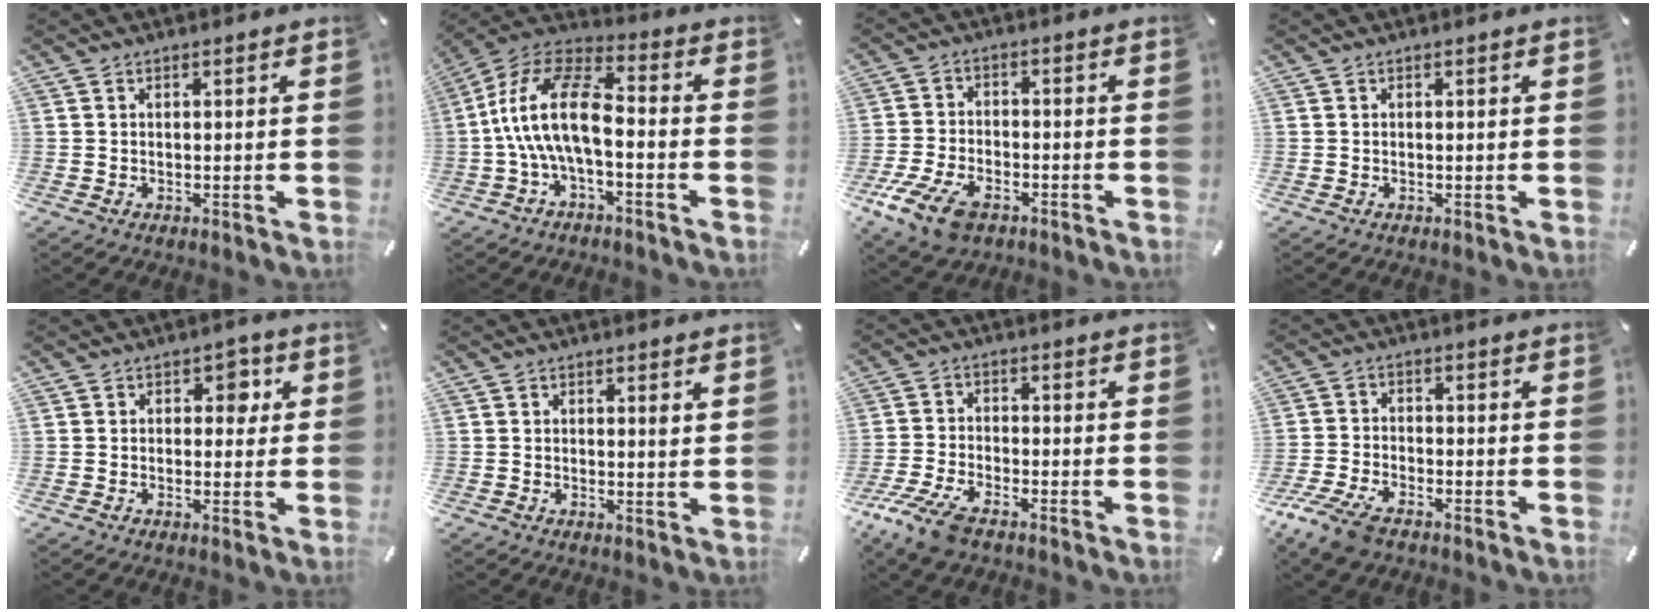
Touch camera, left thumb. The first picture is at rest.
{"total": 15.2, "force": [-2.7, 7.1, 13.2], "torque": [-0.268, 0.014, -0.047]}
{"total": 10.5, "force": [-6.0, 6.0, 6.3], "torque": [-0.137, 0.023, -0.110]}
{"total": 0.0}
{"total": 4.3, "force": [0.9, 2.9, 3.0], "torque": [-0.017, -0.009, 0.002]}
{"total": 1.1, "force": [0.6, 0.2, 0.9], "torque": [-0.012, -0.004, 0.008]}
{"total": 8.4, "force": [-5.9, 3.1, 5.0], "torque": [-0.124, 0.009, -0.116]}
{"total": 7.4, "force": [-5.1, 3.3, 4.1], "torque": [-0.105, 0.009, -0.101]}